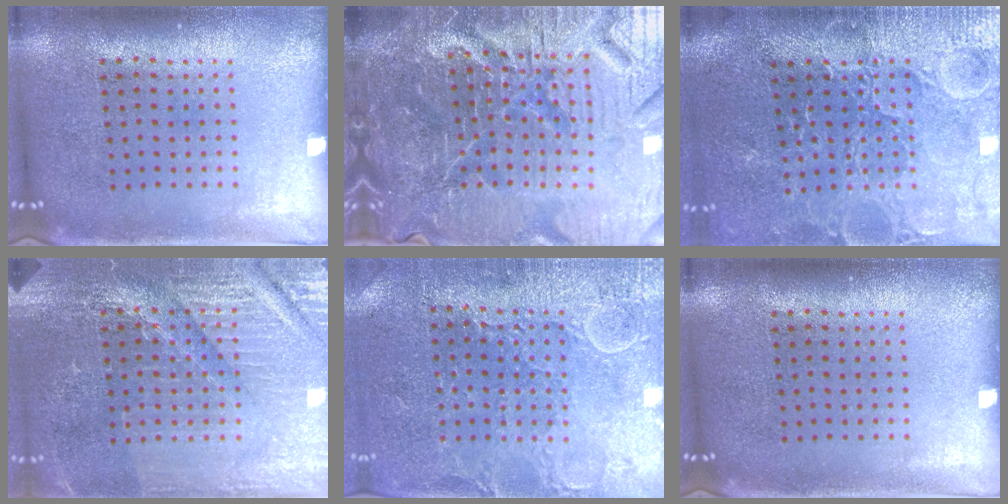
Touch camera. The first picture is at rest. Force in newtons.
{"total": 7.3, "press": 6.5, "slide": 3.4}
{"total": 3.7, "press": 3.6, "slide": 0.7}
{"total": 4.3, "press": 4.1, "slide": 1.1}
{"total": 2.9, "press": 2.9, "slide": 0.4}
{"total": 0.0}